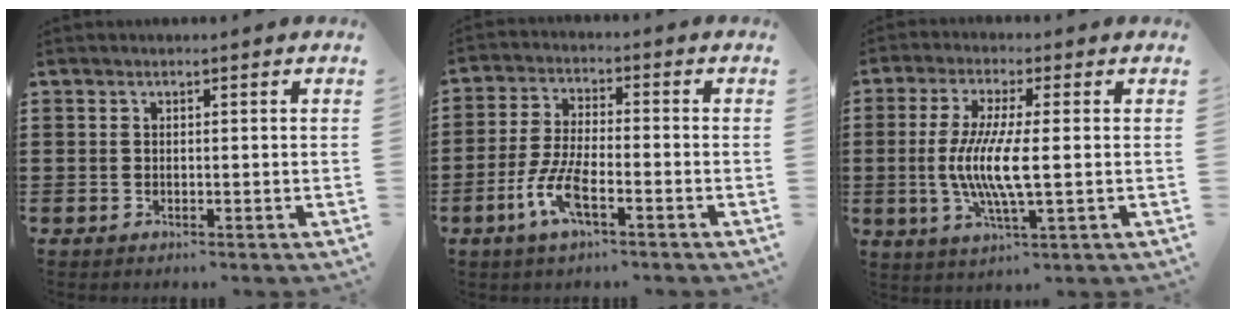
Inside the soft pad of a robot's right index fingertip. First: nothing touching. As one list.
[{"total": 7.0, "force": [-3.4, 1.8, 5.8], "torque": [-0.144, -0.019, -0.068]}, {"total": 7.9, "force": [-0.6, 1.1, 7.8], "torque": [-0.167, -0.014, -0.020]}]